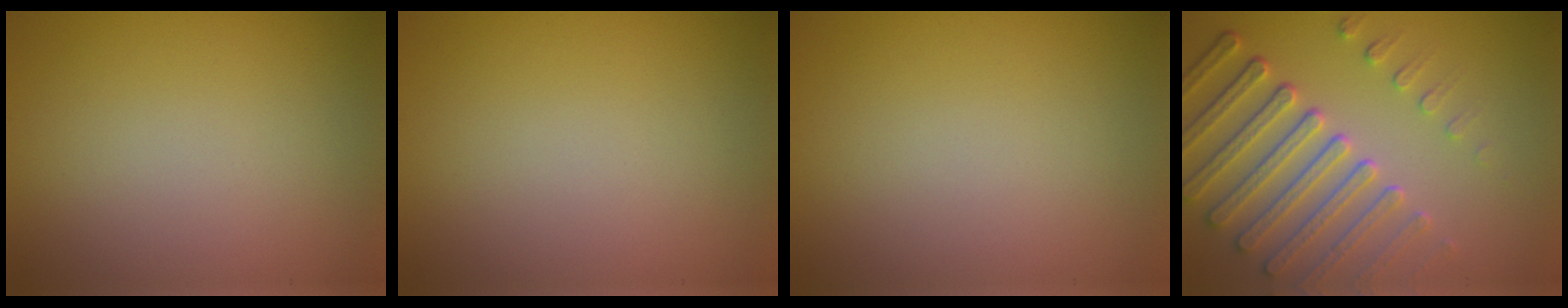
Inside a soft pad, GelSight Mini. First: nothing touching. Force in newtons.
{"total": 0.0}
{"total": 0.0}
{"total": 6.4, "press": 5.2, "slide": 3.8}